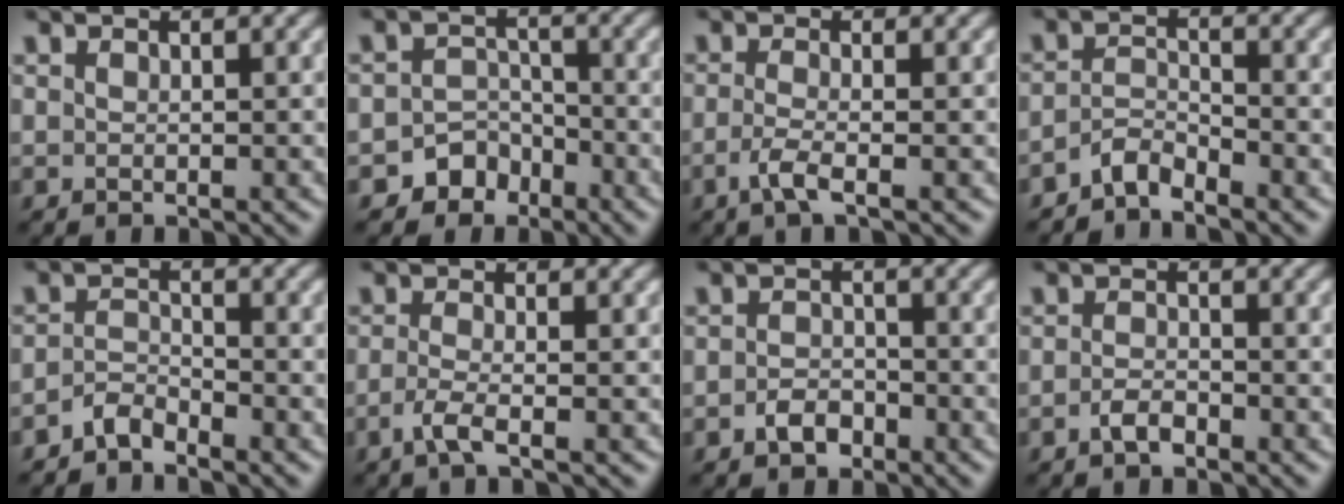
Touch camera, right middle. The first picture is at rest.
{"total": 3.5, "force": [-2.4, 2.5, 0.4], "torque": [0.013, 0.009, -0.040]}
{"total": 2.3, "force": [-1.0, 0.6, 2.0], "torque": [-0.041, -0.005, -0.029]}
{"total": 2.3, "force": [-2.1, 0.5, 0.8], "torque": [-0.017, 0.008, -0.046]}
{"total": 1.9, "force": [-1.8, 0.5, 0.6], "torque": [-0.012, 0.009, -0.039]}
{"total": 2.2, "force": [-1.1, 0.5, 1.9], "torque": [-0.039, -0.005, -0.031]}
{"total": 2.0, "force": [-1.2, 1.3, 1.0], "torque": [-0.018, 0.004, -0.025]}
{"total": 1.6, "force": [-1.0, 0.7, 1.1], "torque": [-0.023, 0.002, -0.022]}